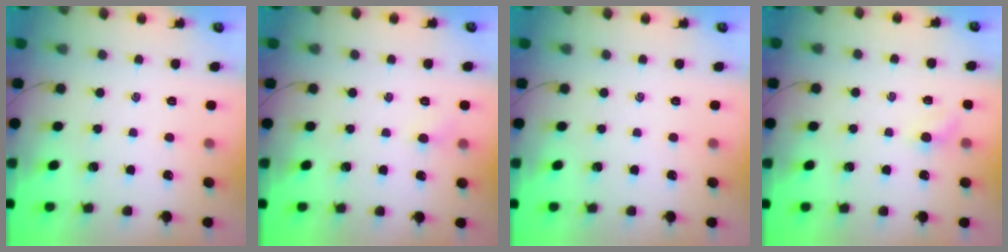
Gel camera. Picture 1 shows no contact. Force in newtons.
{"total": 3.6, "press": 3.4, "slide": 1.2}
{"total": 0.0}
{"total": 2.9, "press": 2.7, "slide": 0.9}